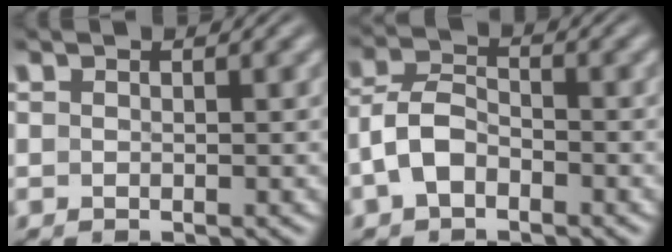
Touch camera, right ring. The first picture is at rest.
{"total": 4.4, "force": [-1.4, 3.6, 2.2], "torque": [-0.057, -0.014, -0.019]}